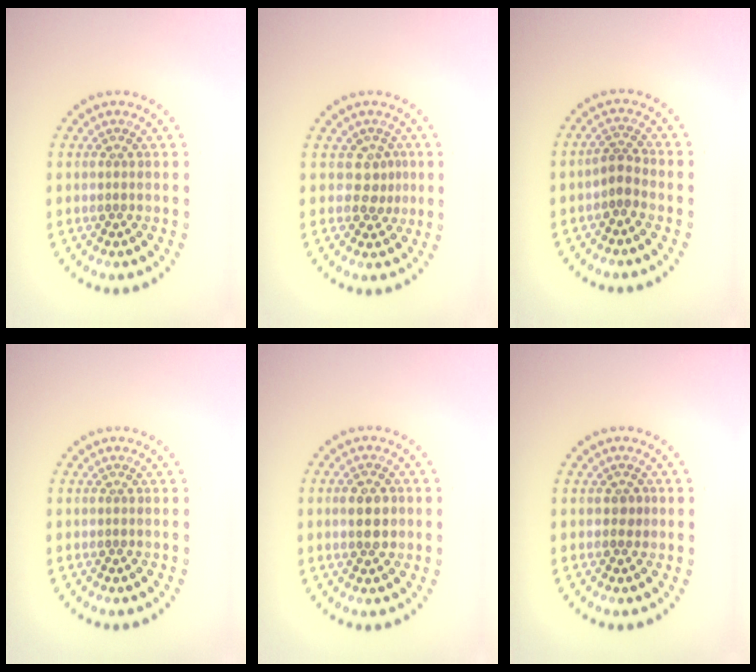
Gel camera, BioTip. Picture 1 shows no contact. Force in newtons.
{"total": 1.9, "press": 1.4, "slide": 1.3}
{"total": 1.6, "press": 1.2, "slide": 1.0}
{"total": 0.0}
{"total": 2.9, "press": 2.9, "slide": 0.1}
{"total": 0.8, "press": 0.7, "slide": 0.4}